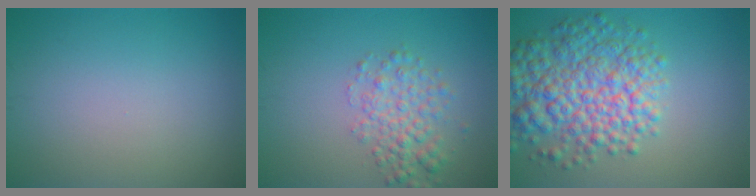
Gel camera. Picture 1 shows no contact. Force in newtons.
{"total": 3.4, "press": 3.4, "slide": 0.1}
{"total": 8.2, "press": 8.2, "slide": 0.3}